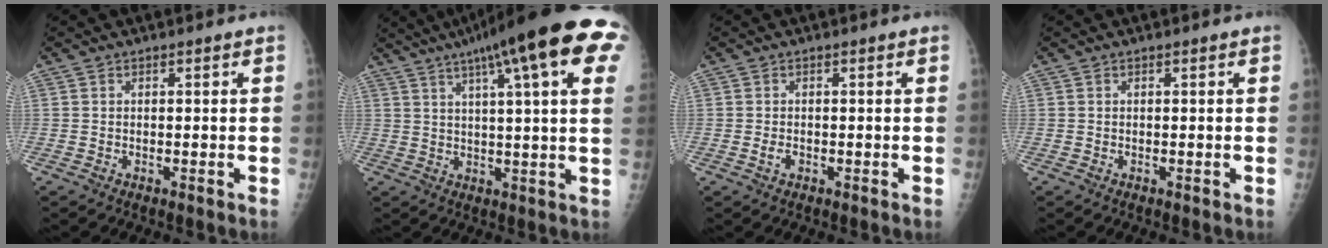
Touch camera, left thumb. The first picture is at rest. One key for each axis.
{"total": 23.5, "fx": 11.7, "fy": 4.3, "fz": 20.0, "tx": -0.282, "ty": 0.014, "tz": 0.150}
{"total": 1.1, "fx": -0.2, "fy": 0.7, "fz": 0.9, "tx": -0.017, "ty": 0.001, "tz": -0.001}
{"total": 0.0}